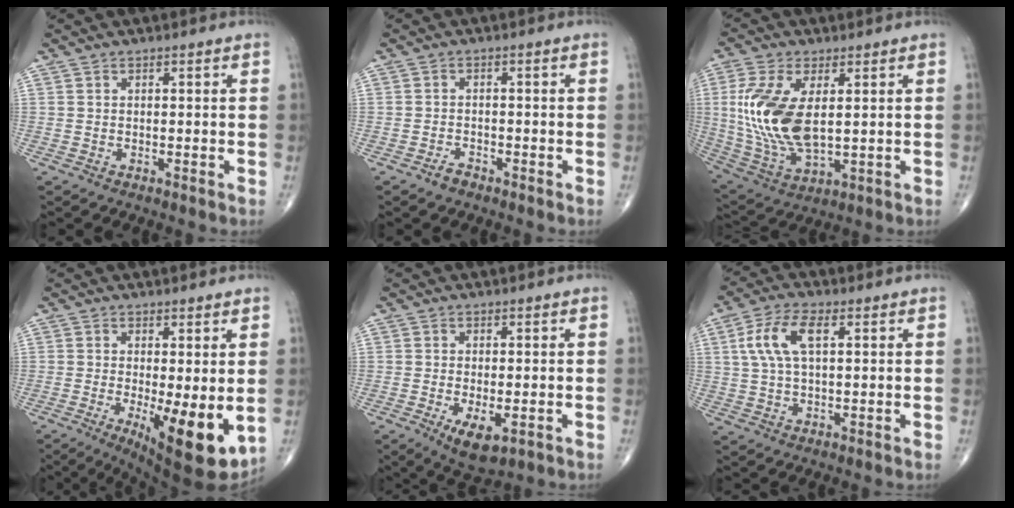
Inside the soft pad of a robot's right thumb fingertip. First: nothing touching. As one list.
[{"total": 1.9, "force": [-1.4, 1.0, 0.6], "torque": [-0.013, 0.005, -0.026]}, {"total": 15.8, "force": [2.0, 7.8, 13.6], "torque": [-0.292, -0.014, 0.053]}, {"total": 12.3, "force": [-2.2, 3.8, 11.5], "torque": [-0.167, -0.029, -0.022]}, {"total": 6.2, "force": [-2.1, 2.7, 5.2], "torque": [-0.086, -0.013, -0.026]}, {"total": 8.4, "force": [2.3, 3.8, 7.1], "torque": [-0.156, 0.013, 0.044]}]